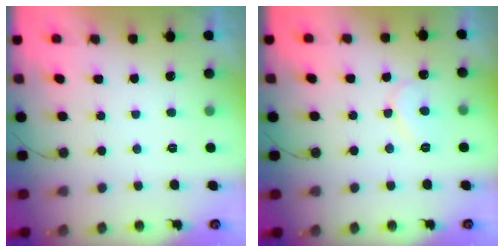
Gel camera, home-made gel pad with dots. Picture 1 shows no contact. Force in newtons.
{"total": 6.9, "press": 6.9, "slide": 0.6}